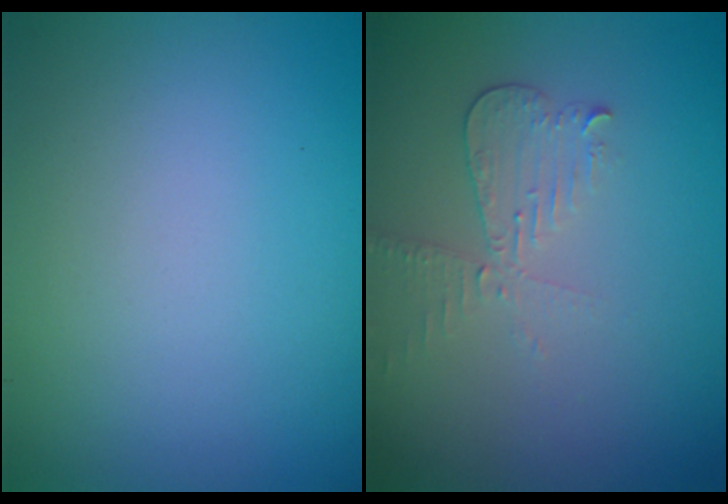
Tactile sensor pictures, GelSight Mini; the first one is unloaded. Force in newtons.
{"total": 2.4, "press": 2.3, "slide": 0.5}